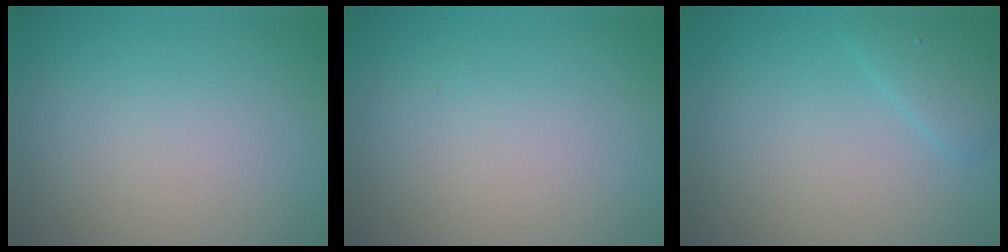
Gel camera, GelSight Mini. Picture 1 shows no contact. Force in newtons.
{"total": 0.0}
{"total": 1.8, "press": 1.8, "slide": 0.1}